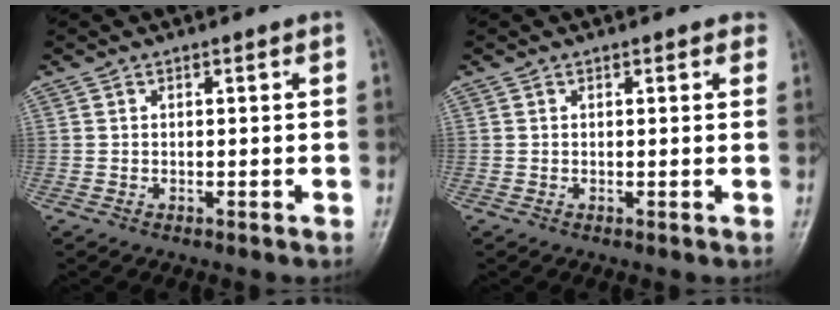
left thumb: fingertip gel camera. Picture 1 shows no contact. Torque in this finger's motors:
{"motor_torque": [-0.09, -0.02, -0.16, -0.22, 0.04]}